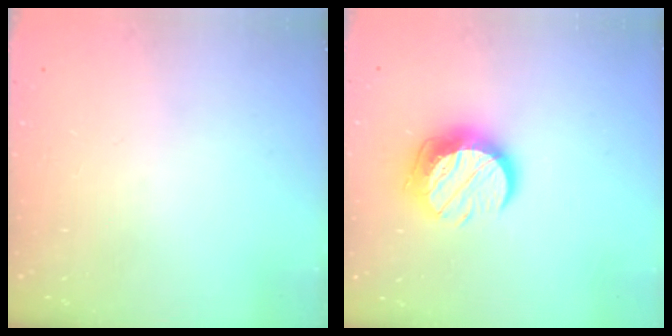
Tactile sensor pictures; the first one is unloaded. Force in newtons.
{"total": 12.4, "press": 12.4, "slide": 0.8}